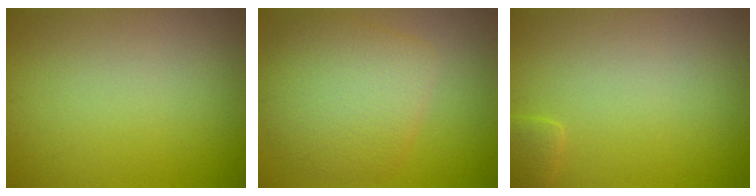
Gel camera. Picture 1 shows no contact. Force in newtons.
{"total": 6.1, "press": 6.1, "slide": 0.3}
{"total": 1.3, "press": 1.3, "slide": 0.1}